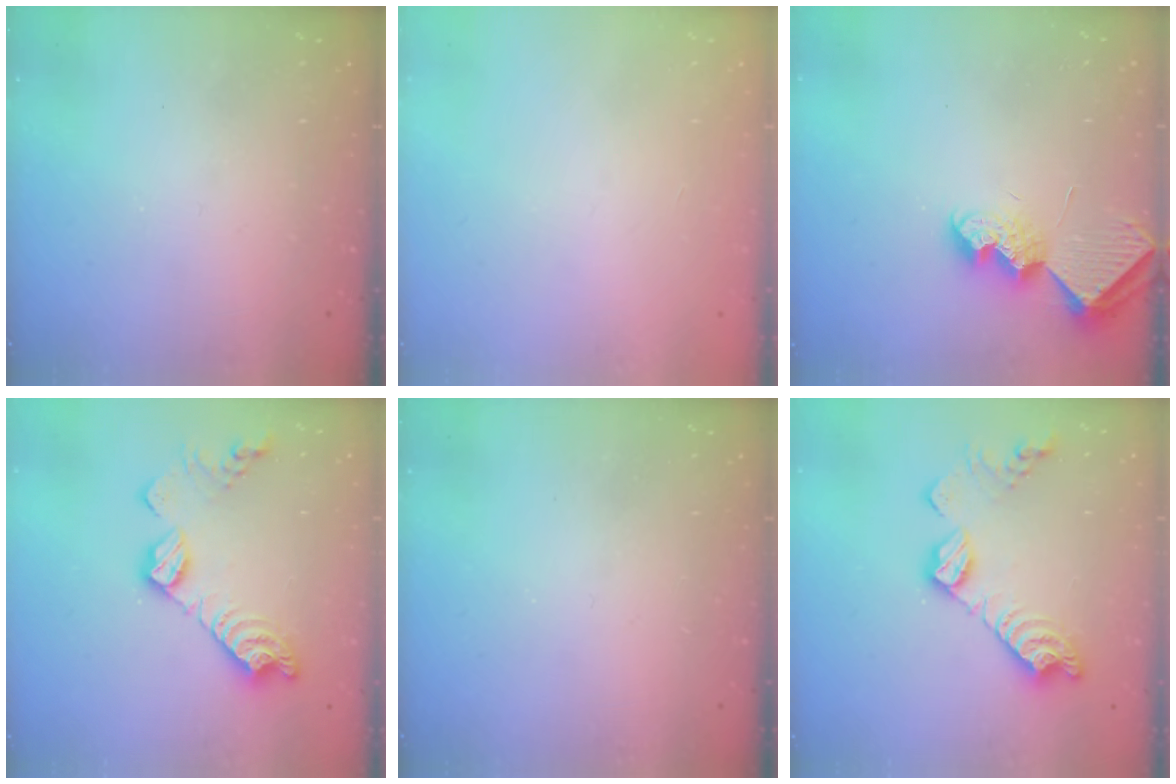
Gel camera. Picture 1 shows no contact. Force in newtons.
{"total": 0.0}
{"total": 8.0, "press": 8.0, "slide": 0.2}
{"total": 14.5, "press": 14.5, "slide": 0.8}
{"total": 0.0}
{"total": 14.5, "press": 14.5, "slide": 0.8}